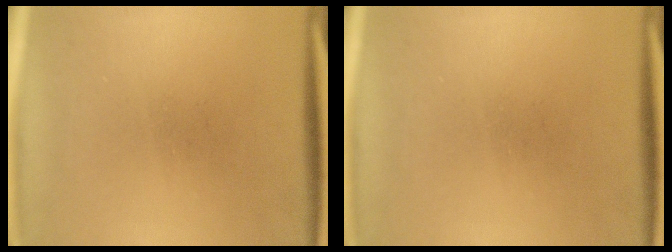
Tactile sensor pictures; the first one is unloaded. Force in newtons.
{"total": 0.0}